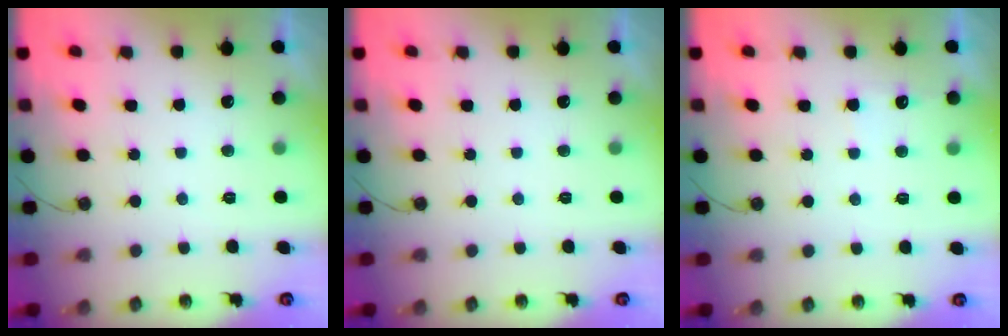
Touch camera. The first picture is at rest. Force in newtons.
{"total": 0.0}
{"total": 4.4, "press": 4.4, "slide": 0.4}